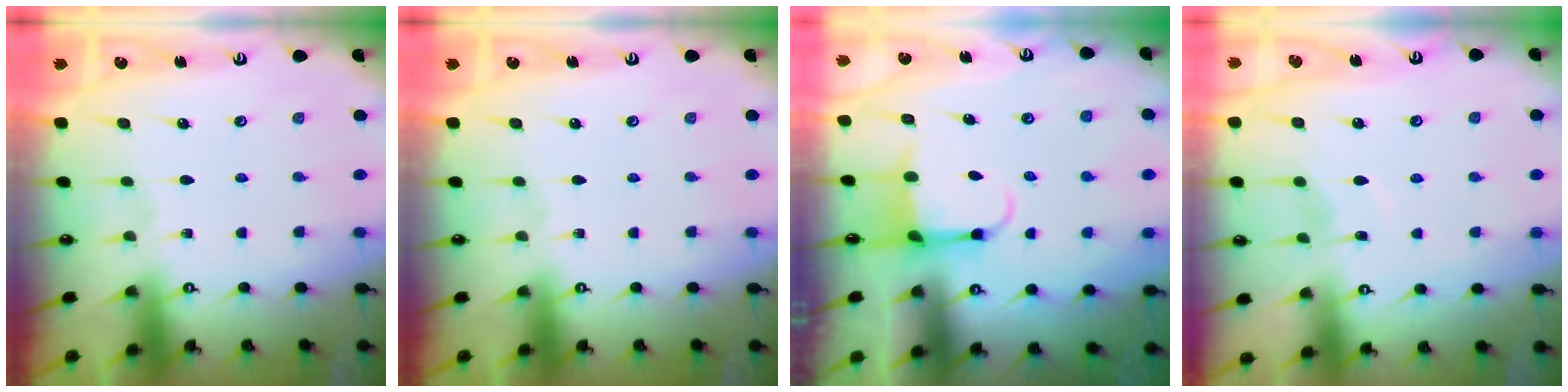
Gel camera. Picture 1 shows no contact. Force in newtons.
{"total": 0.0}
{"total": 3.8, "press": 3.7, "slide": 1.1}
{"total": 5.6, "press": 5.5, "slide": 0.7}